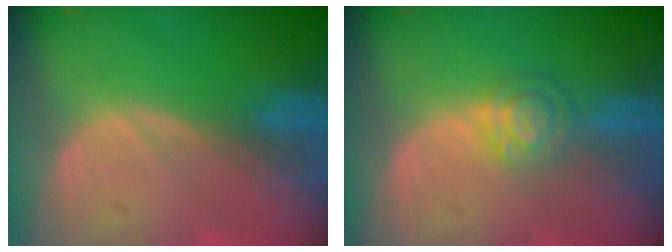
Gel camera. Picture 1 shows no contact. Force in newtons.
{"total": 4.0, "press": 3.6, "slide": 1.7}